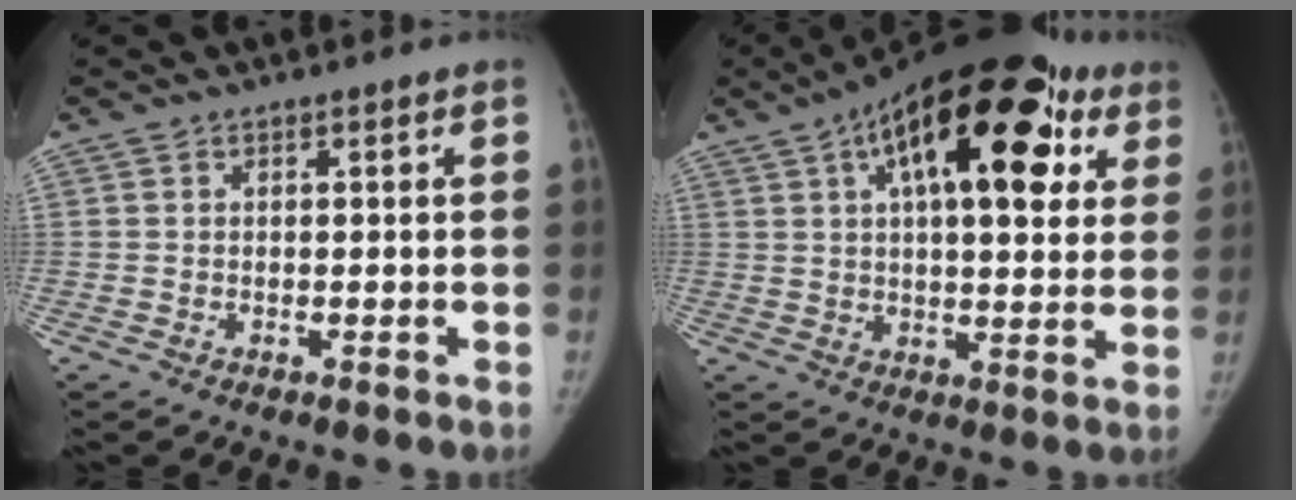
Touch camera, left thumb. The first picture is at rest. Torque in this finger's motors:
{"motor_torque": [0.05, 1.11, 1.43, -1.34, 0.14]}